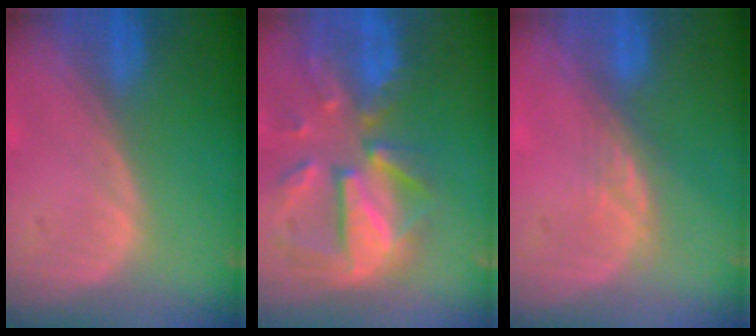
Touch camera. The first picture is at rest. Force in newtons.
{"total": 12.0, "press": 10.4, "slide": 5.9}
{"total": 2.5, "press": 2.1, "slide": 1.4}